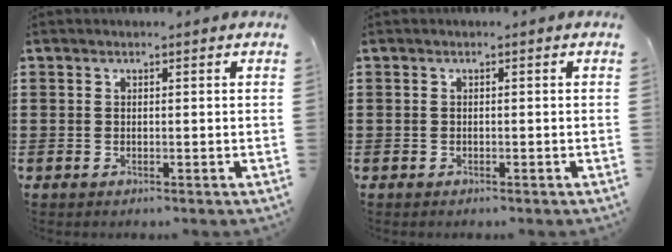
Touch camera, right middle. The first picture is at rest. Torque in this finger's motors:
{"motor_torque": [0.27, -0.23, 0.03, 0.00]}